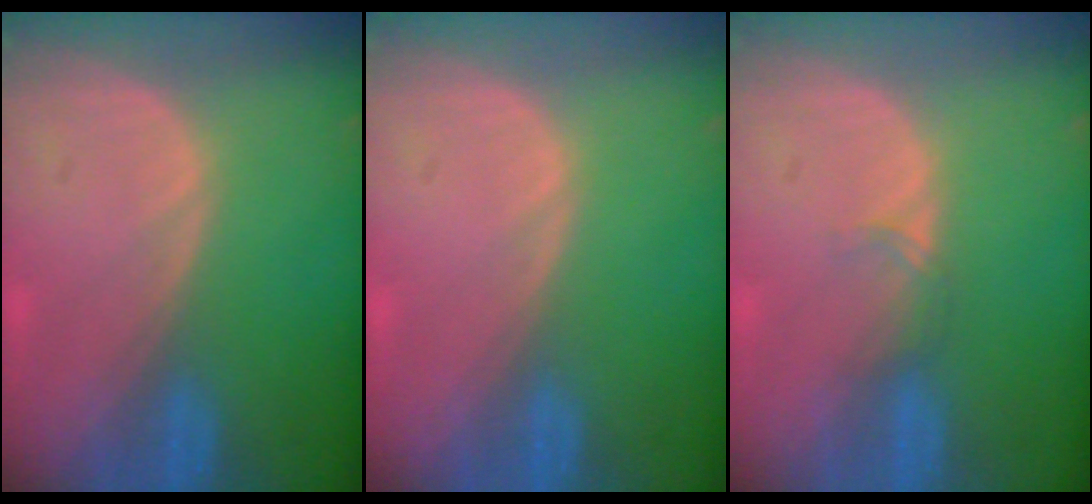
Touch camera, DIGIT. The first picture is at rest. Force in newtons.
{"total": 0.0}
{"total": 1.3, "press": 1.2, "slide": 0.2}